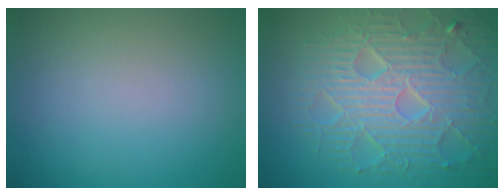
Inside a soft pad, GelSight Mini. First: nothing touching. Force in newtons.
{"total": 8.9, "press": 6.1, "slide": 6.5}